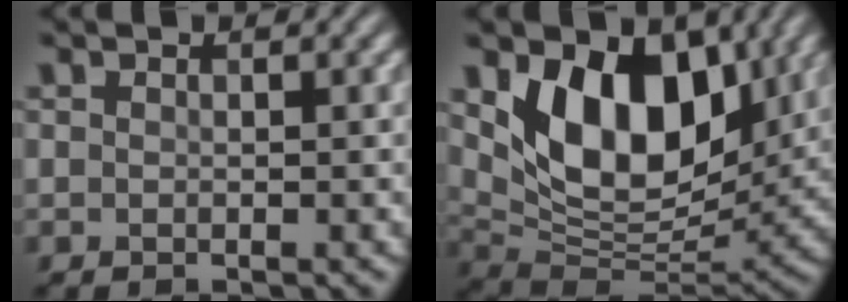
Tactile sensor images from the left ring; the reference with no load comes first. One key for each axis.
{"total": 10.4, "fx": 3.5, "fy": 6.4, "fz": 7.5, "tx": -0.123, "ty": -0.020, "tz": 0.058}